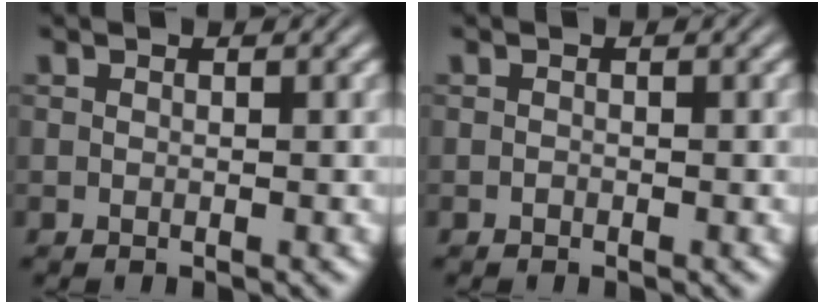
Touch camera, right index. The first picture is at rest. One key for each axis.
{"total": 0.9, "fx": -0.3, "fy": -0.8, "fz": -0.2, "tx": 0.007, "ty": -0.005, "tz": -0.002}